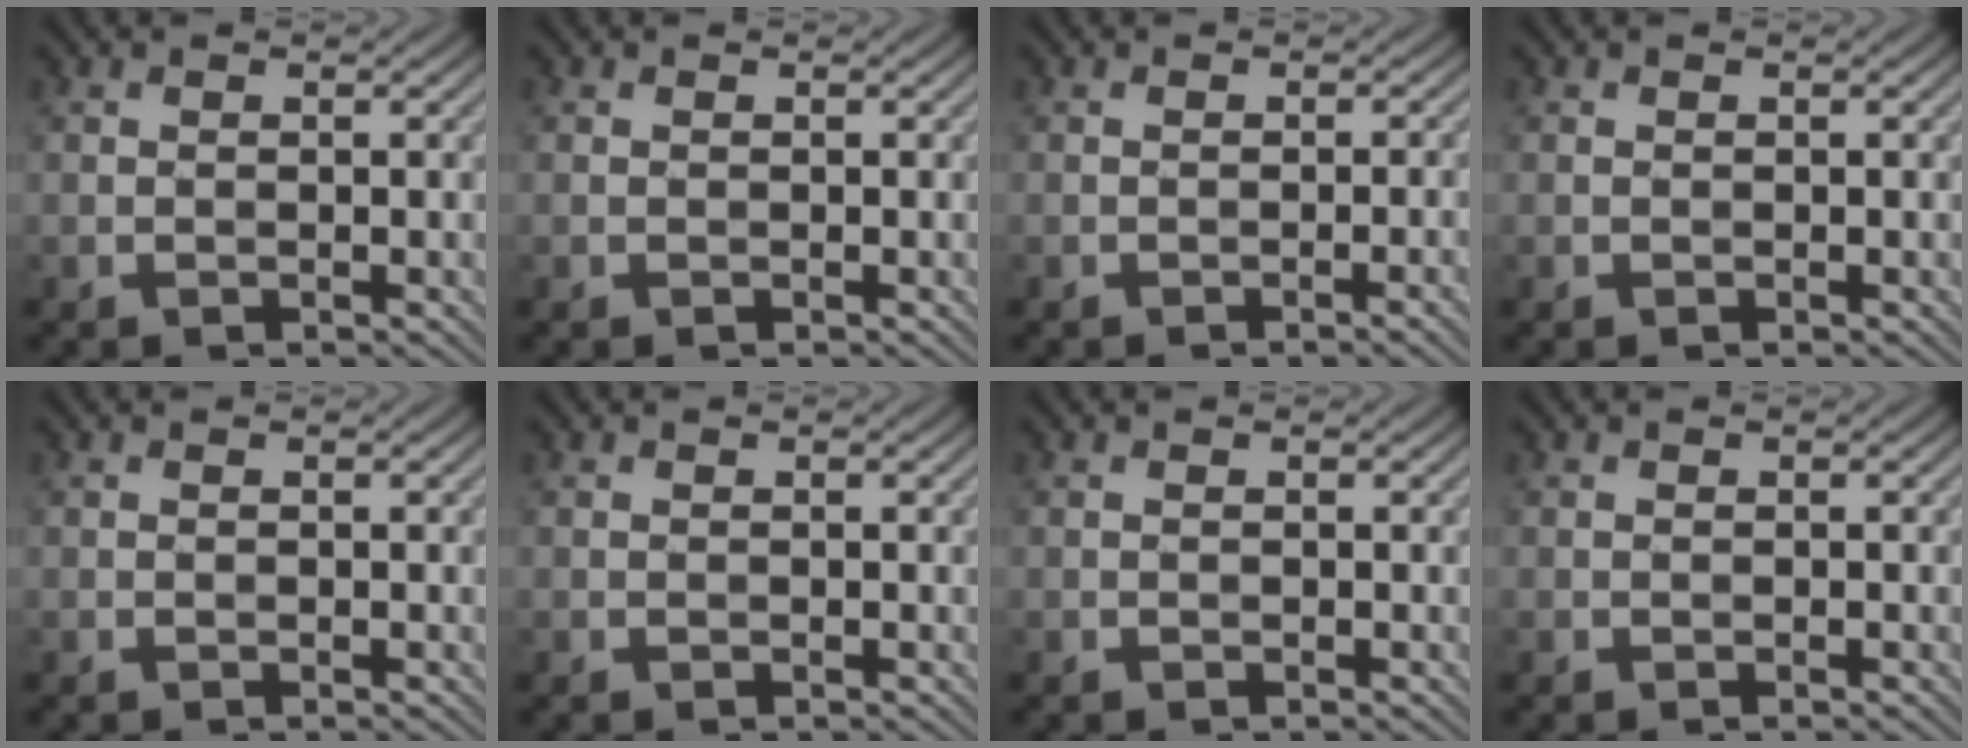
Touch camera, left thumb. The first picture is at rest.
{"total": 0.0}
{"total": 1.0, "force": [-0.6, -0.3, 0.8], "torque": [-0.012, 0.003, -0.011]}
{"total": 0.0}
{"total": 0.0}
{"total": 0.0}
{"total": 0.0}
{"total": 0.0}